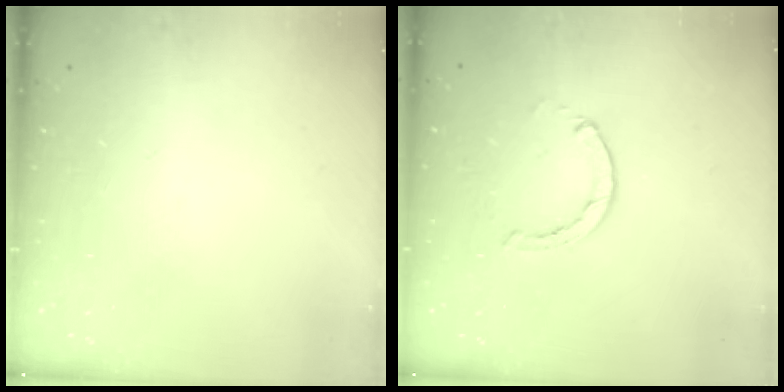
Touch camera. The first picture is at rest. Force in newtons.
{"total": 1.3, "press": 1.2, "slide": 0.3}